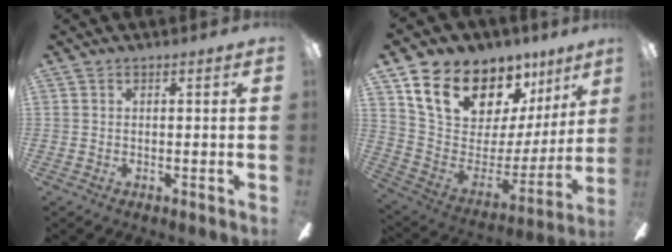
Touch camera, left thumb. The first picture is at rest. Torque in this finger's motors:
{"motor_torque": [2.24, 2.24, 1.27, -1.50, 0.18]}